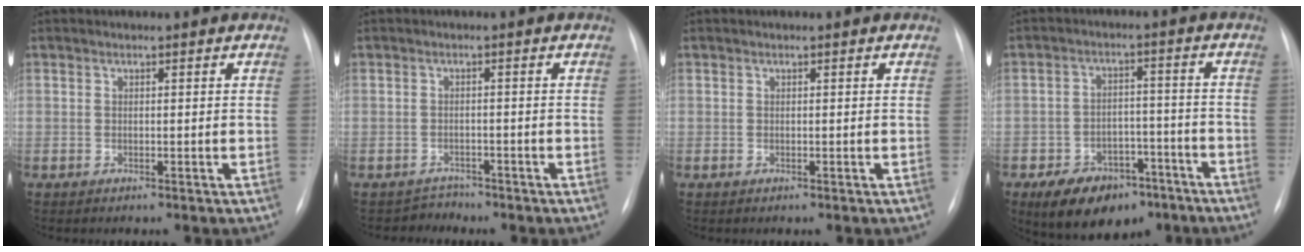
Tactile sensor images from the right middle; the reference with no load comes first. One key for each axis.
{"total": 2.1, "fx": -1.7, "fy": 0.6, "fz": -1.1, "tx": 0.024, "ty": -0.004, "tz": -0.029}
{"total": 0.0}
{"total": 11.9, "fx": -7.8, "fy": 6.6, "fz": 6.1, "tx": -0.093, "ty": 0.012, "tz": -0.114}